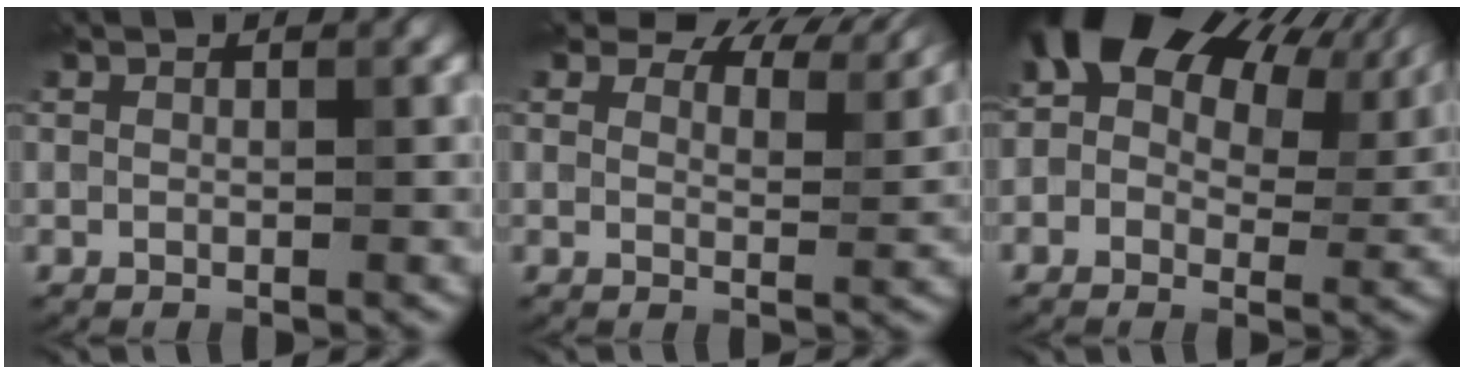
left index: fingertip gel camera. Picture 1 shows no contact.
{"total": 9.2, "force": [7.6, 3.4, 4.0], "torque": [-0.052, 0.007, 0.085]}
{"total": 12.7, "force": [5.5, 7.2, 8.8], "torque": [-0.129, 0.014, 0.085]}